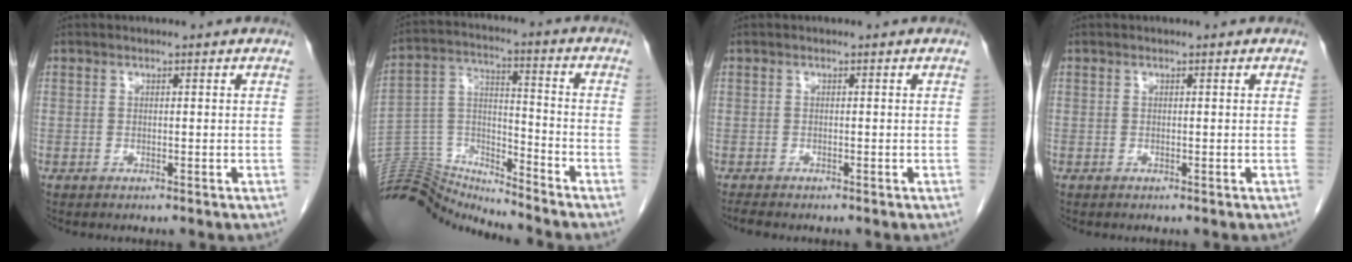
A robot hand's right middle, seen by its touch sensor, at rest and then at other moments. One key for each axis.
{"total": 12.3, "fx": -12.3, "fy": -0.2, "fz": -0.8, "tx": 0.017, "ty": 0.062, "tz": -0.228}
{"total": 1.1, "fx": -1.0, "fy": 0.0, "fz": 0.4, "tx": -0.015, "ty": -0.005, "tz": -0.019}
{"total": 0.0}